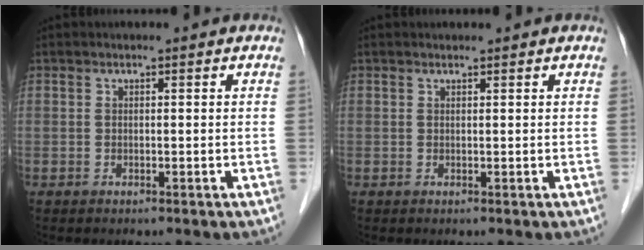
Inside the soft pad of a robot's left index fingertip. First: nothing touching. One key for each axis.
{"total": 0.8, "fx": 0.8, "fy": 0.1, "fz": 0.1, "tx": -0.008, "ty": 0.006, "tz": 0.014}